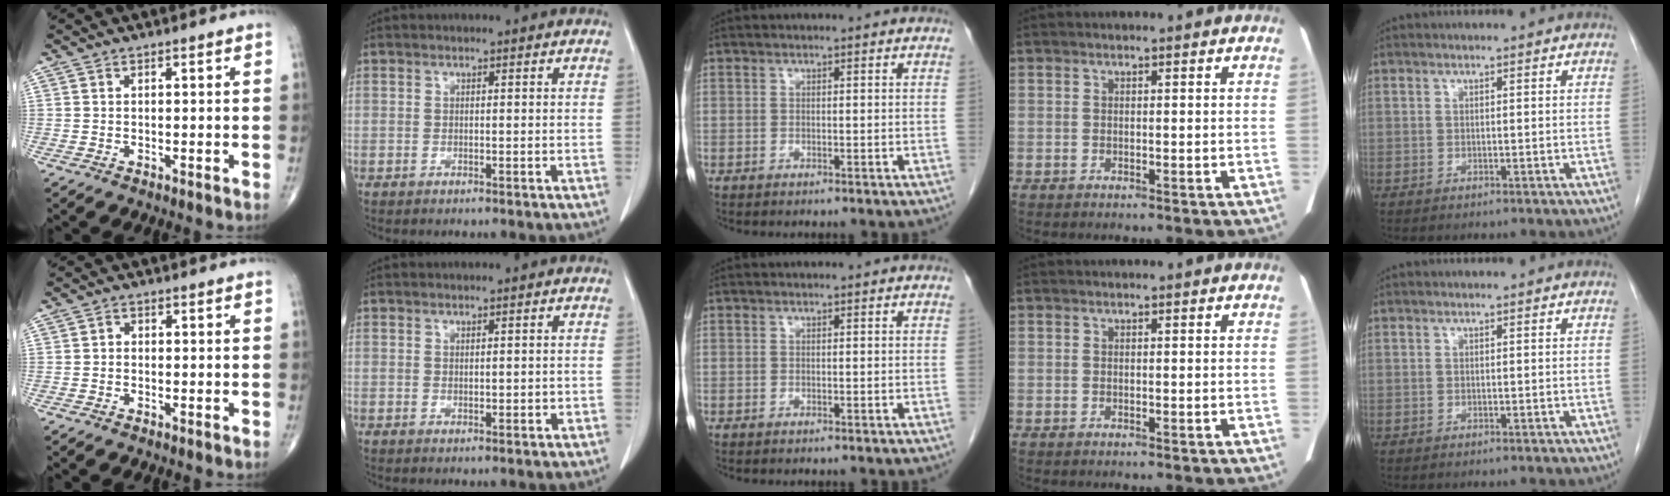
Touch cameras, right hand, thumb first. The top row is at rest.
{"thumb": {"total": 1.1, "force": [-0.1, 0.9, 0.5], "torque": [0.002, 0.005, -0.006]}, "index": {"total": 1.6, "force": [0.2, 0.8, 1.3], "torque": [-0.023, -0.002, 0.006]}}